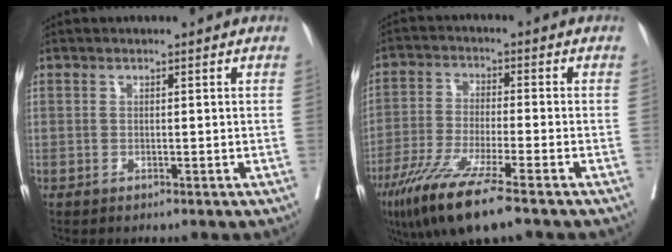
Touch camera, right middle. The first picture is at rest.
{"total": 11.3, "force": [-7.3, 0.2, 8.6], "torque": [-0.164, -0.036, -0.132]}